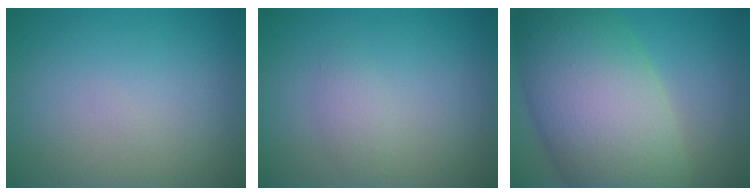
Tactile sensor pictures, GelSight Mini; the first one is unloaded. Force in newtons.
{"total": 1.3, "press": 1.3, "slide": 0.1}
{"total": 13.4, "press": 13.4, "slide": 0.4}